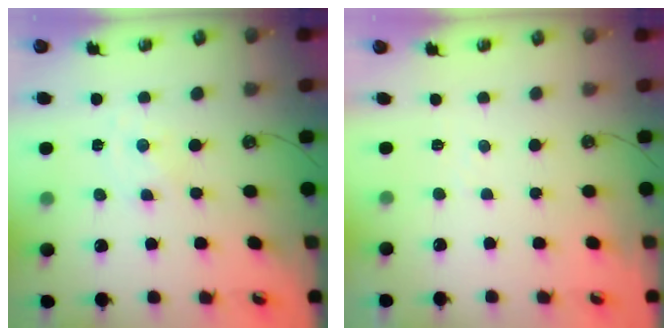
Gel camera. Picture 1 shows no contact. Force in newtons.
{"total": 3.3, "press": 3.3, "slide": 0.4}